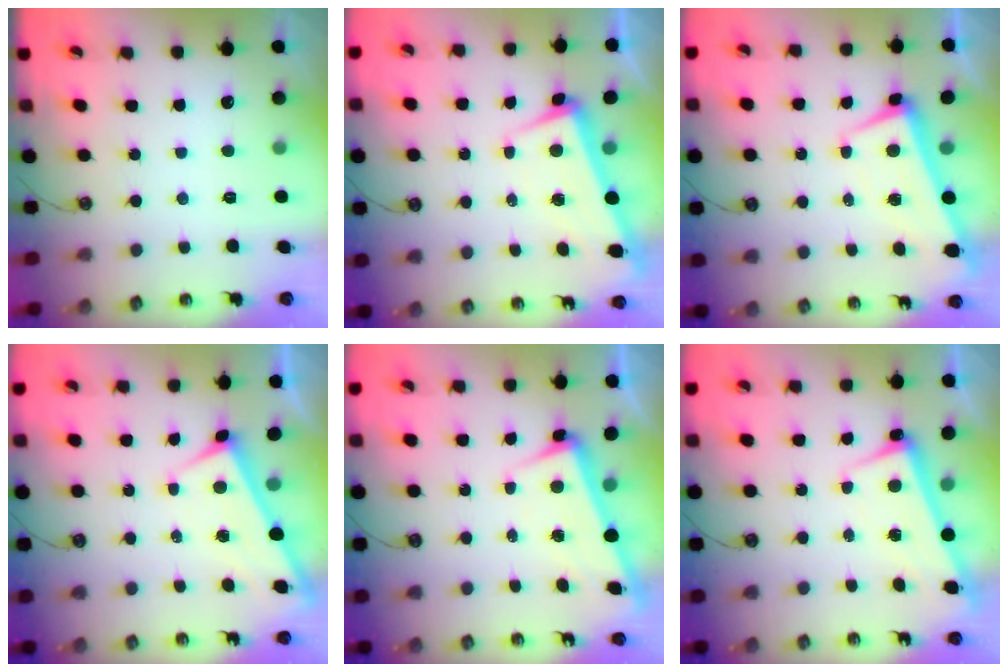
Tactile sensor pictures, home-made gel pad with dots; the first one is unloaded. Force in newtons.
{"total": 2.4, "press": 1.6, "slide": 1.8}
{"total": 2.2, "press": 2.1, "slide": 0.7}
{"total": 1.3, "press": 1.2, "slide": 0.3}
{"total": 3.0, "press": 2.8, "slide": 1.1}
{"total": 2.6, "press": 2.4, "slide": 0.9}